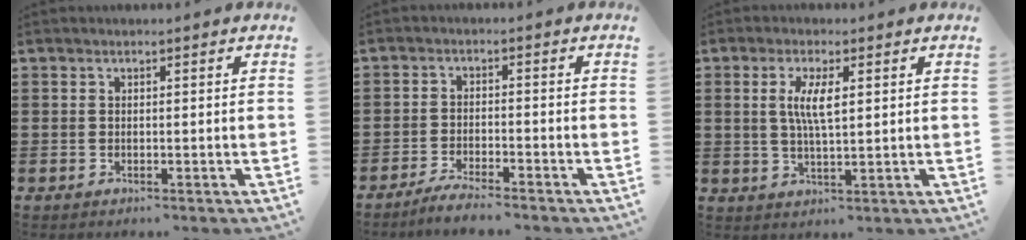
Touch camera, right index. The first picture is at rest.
{"total": 3.2, "force": [-3.0, -0.2, 0.8], "torque": [-0.017, 0.001, -0.061]}
{"total": 5.0, "force": [1.1, 1.2, 4.8], "torque": [-0.096, 0.003, 0.017]}